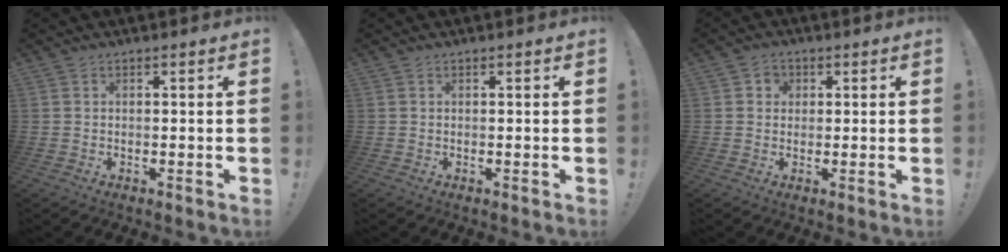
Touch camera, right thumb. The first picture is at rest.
{"total": 0.0}
{"total": 3.0, "force": [0.8, 2.8, 0.8], "torque": [-0.007, -0.002, 0.013]}